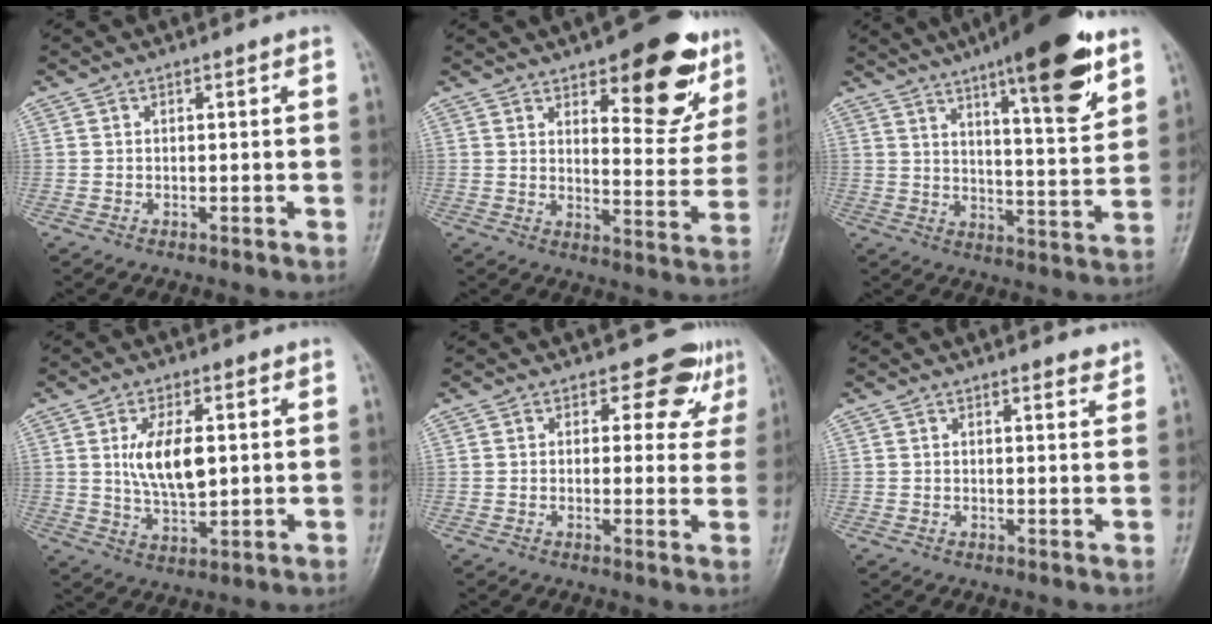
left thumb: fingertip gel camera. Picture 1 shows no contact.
{"total": 16.0, "force": [9.4, 6.5, 11.3], "torque": [-0.088, -0.052, 0.128]}
{"total": 17.9, "force": [10.7, 3.8, 13.9], "torque": [-0.180, -0.054, 0.160]}
{"total": 9.5, "force": [1.7, 4.5, 8.1], "torque": [-0.141, -0.013, 0.034]}
{"total": 6.0, "force": [4.2, 3.9, 1.8], "torque": [0.012, -0.025, 0.036]}
{"total": 2.1, "force": [1.9, 0.5, 0.6], "torque": [-0.002, -0.014, 0.021]}